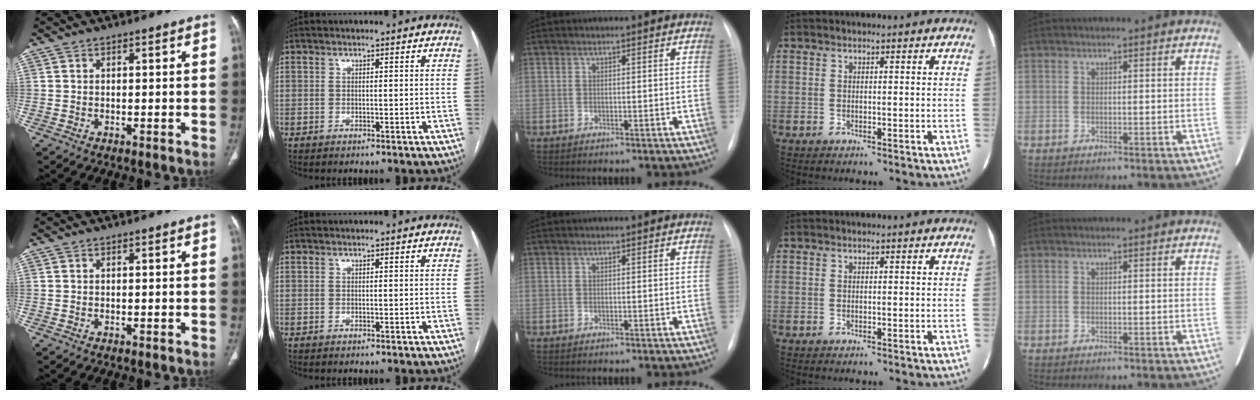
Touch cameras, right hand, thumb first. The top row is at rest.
{}